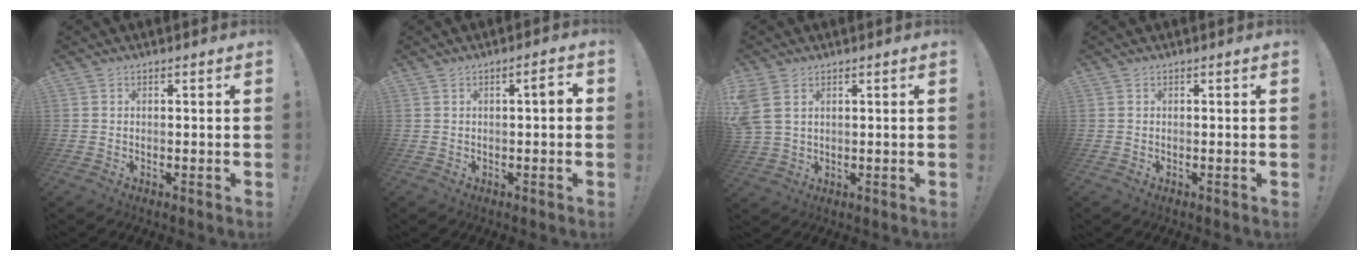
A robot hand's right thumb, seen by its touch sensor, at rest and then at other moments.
{"total": 2.6, "force": [0.0, 0.4, 2.6], "torque": [-0.031, -0.001, -0.006]}
{"total": 6.8, "force": [3.2, 4.4, 4.2], "torque": [-0.092, -0.004, 0.066]}
{"total": 0.0}